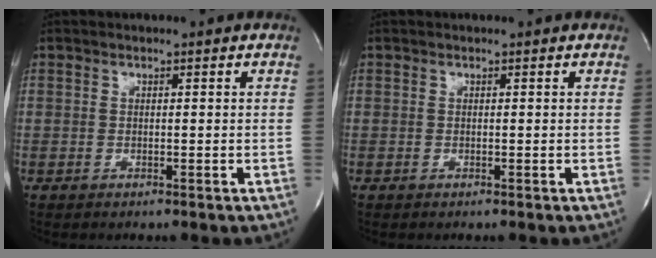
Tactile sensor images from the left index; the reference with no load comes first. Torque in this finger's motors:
{"motor_torque": [0.00, 0.00, 0.00, 0.00]}